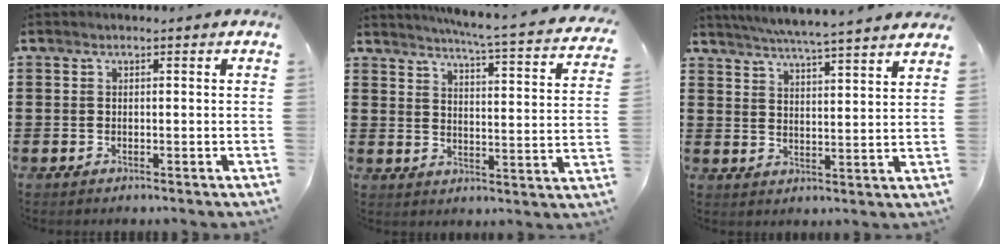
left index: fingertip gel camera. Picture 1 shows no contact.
{"total": 4.9, "force": [4.3, -0.7, 2.2], "torque": [-0.056, -0.044, 0.064]}
{"total": 5.1, "force": [4.8, -1.0, 1.4], "torque": [-0.045, -0.031, 0.082]}